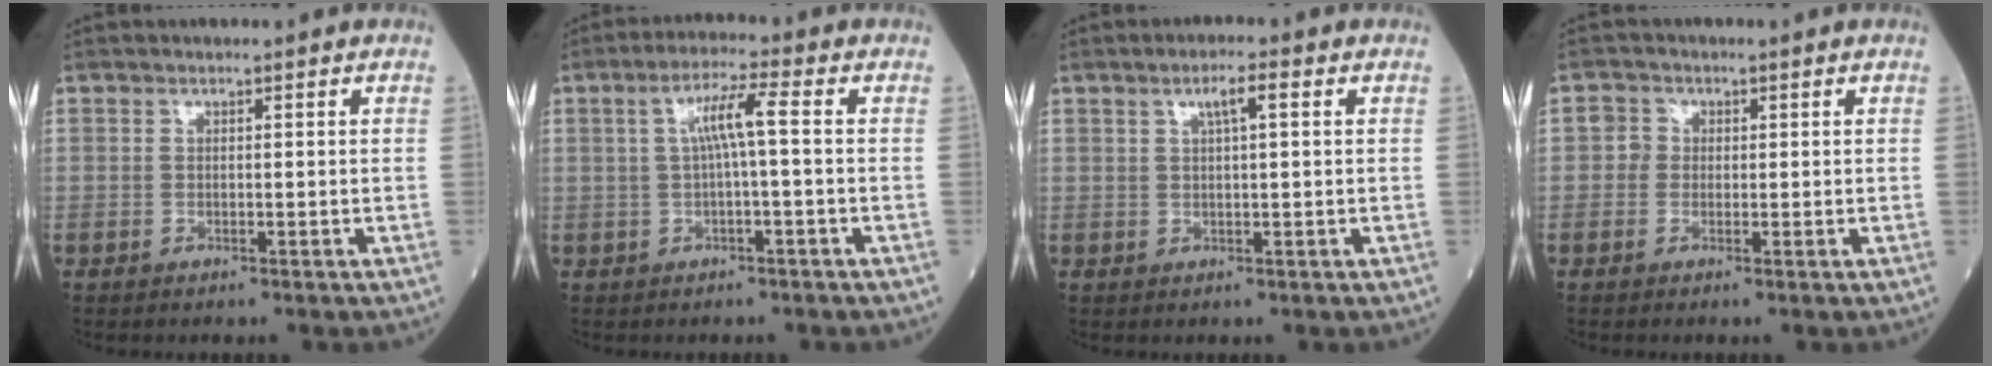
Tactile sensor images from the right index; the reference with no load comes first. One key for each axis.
{"total": 5.2, "fx": 0.5, "fy": 0.0, "fz": 5.2, "tx": -0.096, "ty": 0.017, "tz": 0.011}
{"total": 3.2, "fx": 1.2, "fy": 0.4, "fz": 2.9, "tx": -0.052, "ty": 0.008, "tz": 0.021}
{"total": 2.1, "fx": 0.0, "fy": 2.0, "fz": 0.5, "tx": 0.000, "ty": 0.005, "tz": -0.005}